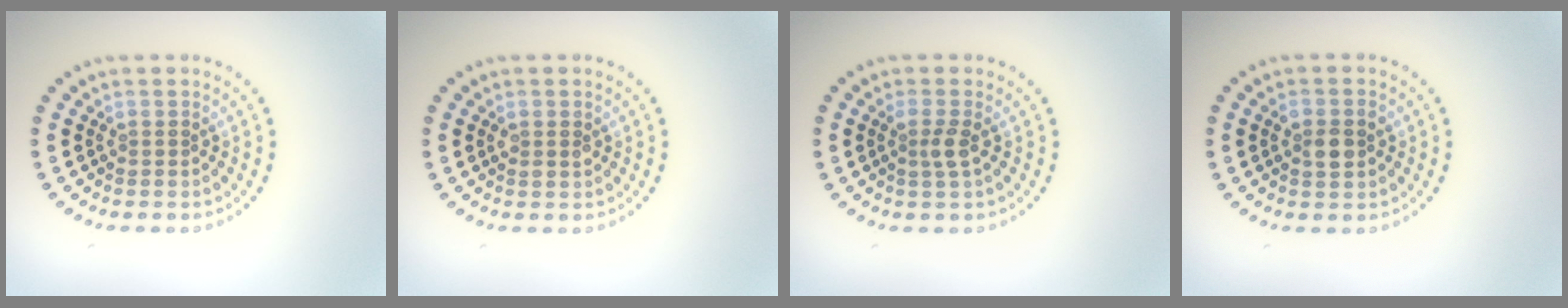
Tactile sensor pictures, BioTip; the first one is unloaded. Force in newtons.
{"total": 1.2, "press": 1.1, "slide": 0.3}
{"total": 1.5, "press": 1.2, "slide": 1.0}
{"total": 2.5, "press": 2.5, "slide": 0.3}